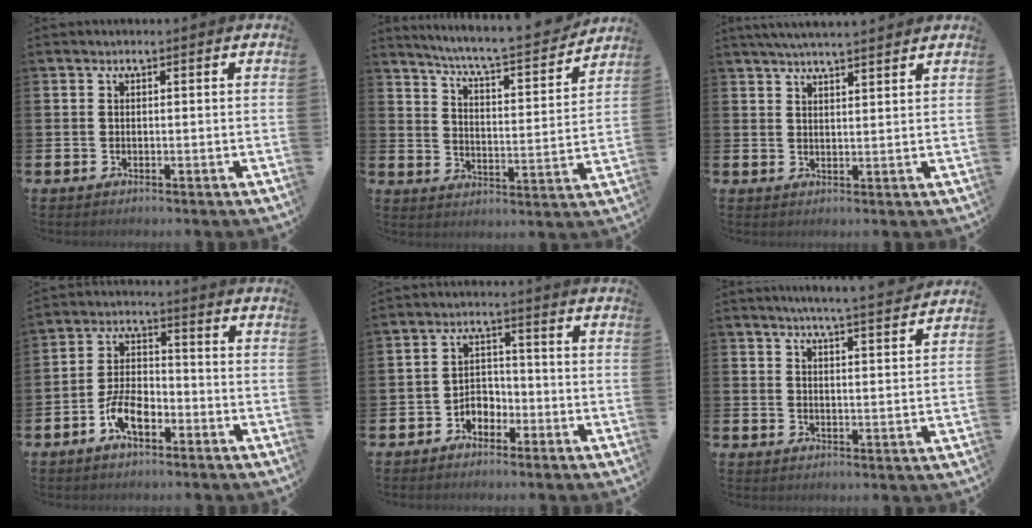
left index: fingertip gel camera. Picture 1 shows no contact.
{"total": 6.5, "force": [6.2, 0.0, 2.1], "torque": [-0.063, -0.056, 0.098]}
{"total": 4.1, "force": [4.0, -0.1, 1.1], "torque": [-0.026, -0.010, 0.072]}
{"total": 5.9, "force": [-3.0, 2.8, 4.2], "torque": [-0.089, 0.007, -0.060]}
{"total": 2.9, "force": [-2.1, 1.9, 0.6], "torque": [-0.020, 0.005, -0.049]}
{"total": 5.2, "force": [5.0, -0.9, 1.1], "torque": [-0.023, -0.035, 0.086]}